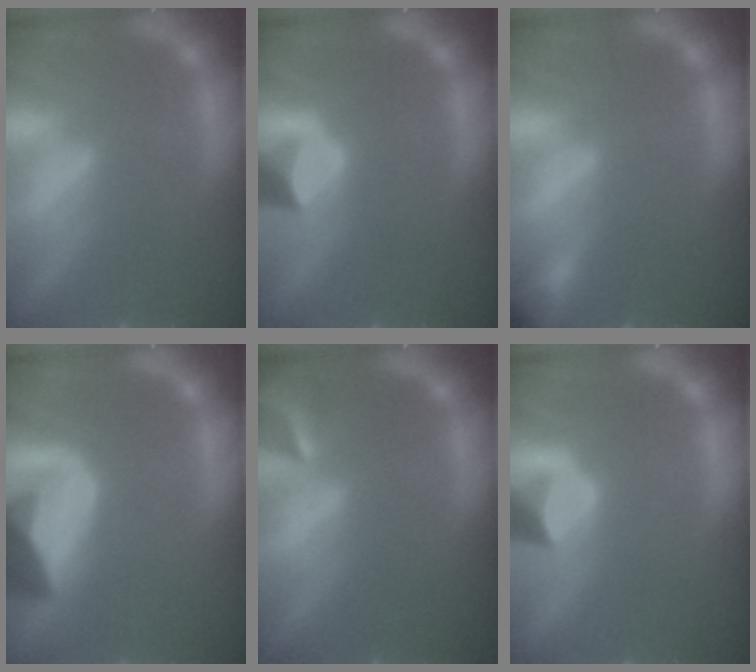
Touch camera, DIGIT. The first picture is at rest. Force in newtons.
{"total": 2.4}
{"total": 2.4}
{"total": 9.4}
{"total": 2.9}
{"total": 2.4}